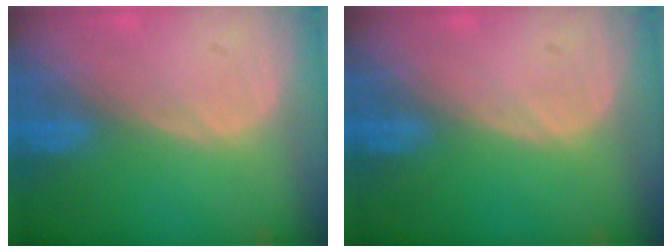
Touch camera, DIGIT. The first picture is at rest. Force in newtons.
{"total": 0.0}